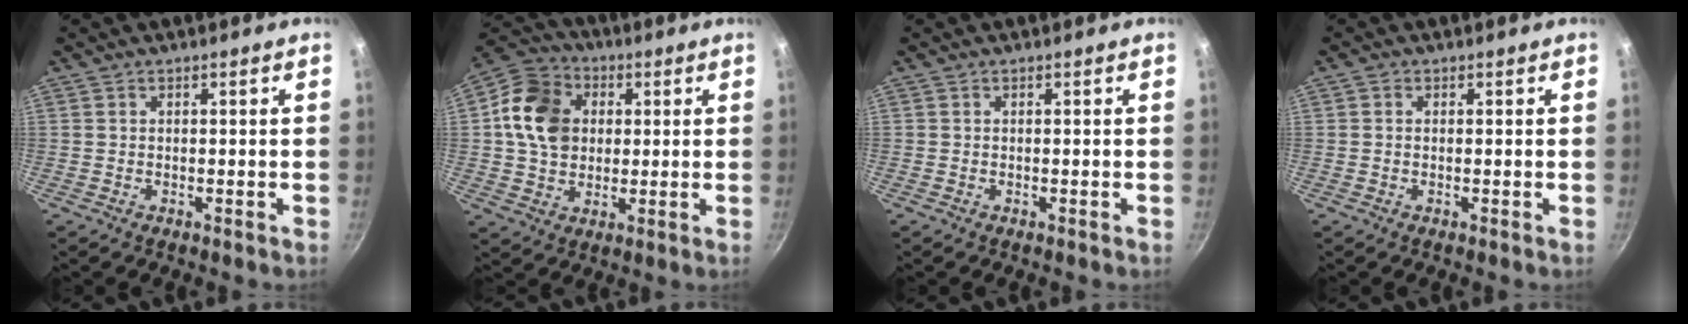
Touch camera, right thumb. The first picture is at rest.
{"total": 13.9, "force": [2.5, 11.2, 7.9], "torque": [-0.119, 0.010, 0.030]}
{"total": 0.0}
{"total": 0.9, "force": [0.0, 0.7, 0.5], "torque": [-0.010, 0.004, -0.002]}